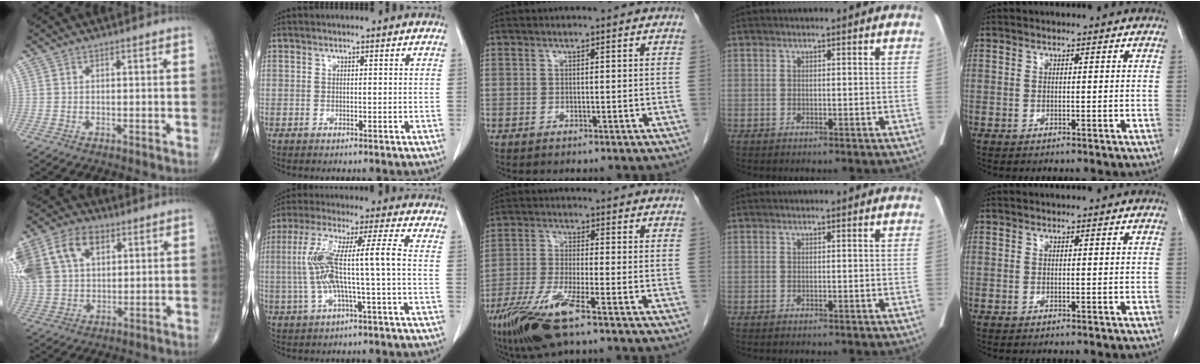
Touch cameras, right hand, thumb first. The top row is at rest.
{"thumb": {"total": 22.4, "force": [7.9, 15.7, 13.9], "torque": [-0.328, 0.041, 0.157]}, "index": {"total": 11.0, "force": [-1.0, 0.1, 11.0], "torque": [-0.224, 0.028, -0.019]}, "middle": {"total": 8.9, "force": [-5.4, 0.6, 7.1], "torque": [-0.149, -0.022, -0.104]}}